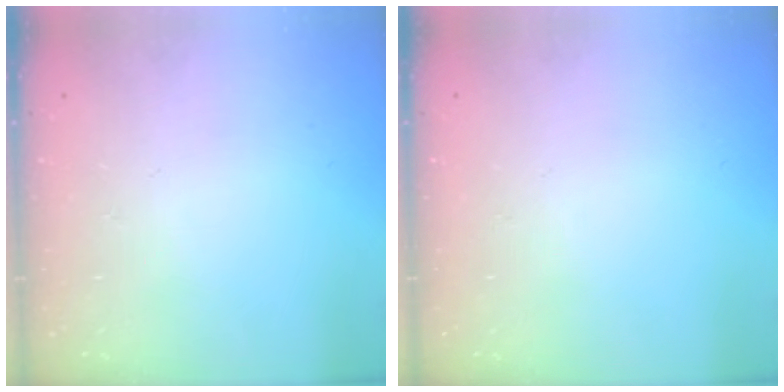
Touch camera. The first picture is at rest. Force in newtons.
{"total": 0.0}